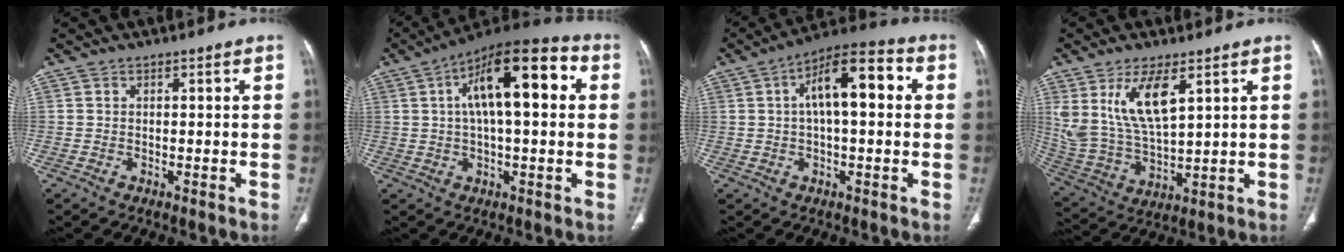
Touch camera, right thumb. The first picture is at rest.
{"total": 17.6, "force": [3.9, 6.7, 15.7], "torque": [-0.228, 0.031, 0.052]}
{"total": 13.1, "force": [2.4, 5.3, 11.7], "torque": [-0.176, 0.033, 0.029]}
{"total": 13.6, "force": [6.1, 5.6, 10.8], "torque": [-0.213, -0.028, 0.136]}